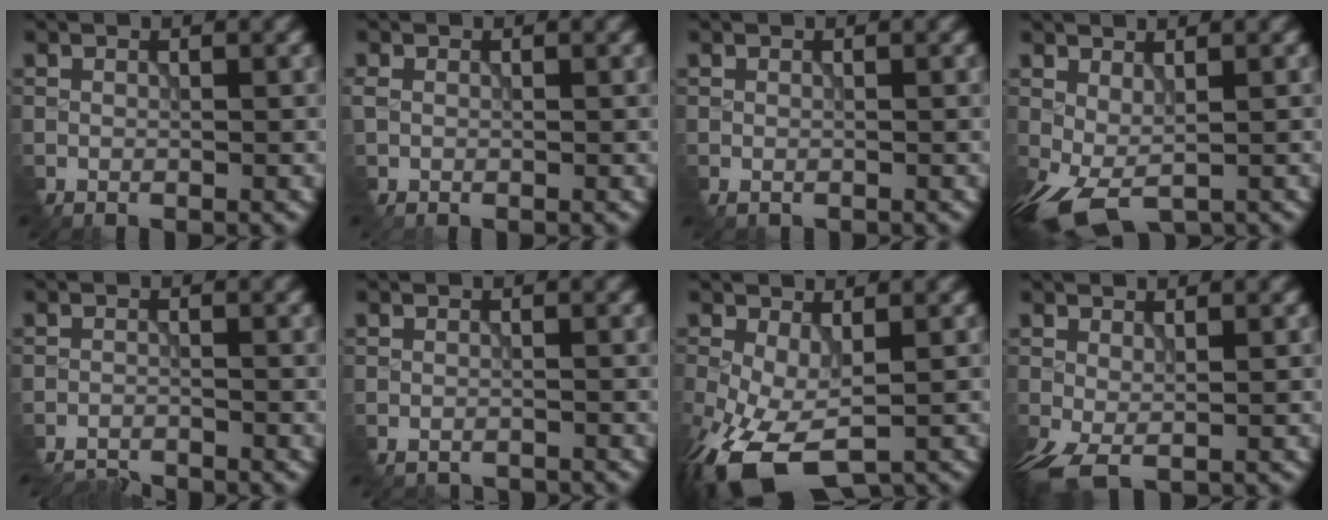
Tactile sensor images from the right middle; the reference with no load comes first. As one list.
[{"total": 1.0, "force": [0.1, 0.8, 0.7], "torque": [-0.022, 0.002, 0.001]}, {"total": 0.0}, {"total": 4.1, "force": [-1.4, 2.1, 3.3], "torque": [-0.086, -0.004, -0.022]}, {"total": 2.6, "force": [-2.6, -0.3, -0.1], "torque": [-0.006, -0.010, -0.051]}, {"total": 2.8, "force": [-2.8, 0.1, 0.4], "torque": [-0.017, -0.010, -0.038]}, {"total": 8.6, "force": [-3.5, 4.3, 6.6], "torque": [-0.171, -0.033, -0.048]}, {"total": 3.1, "force": [-0.8, 1.5, 2.7], "torque": [-0.071, -0.003, -0.016]}]